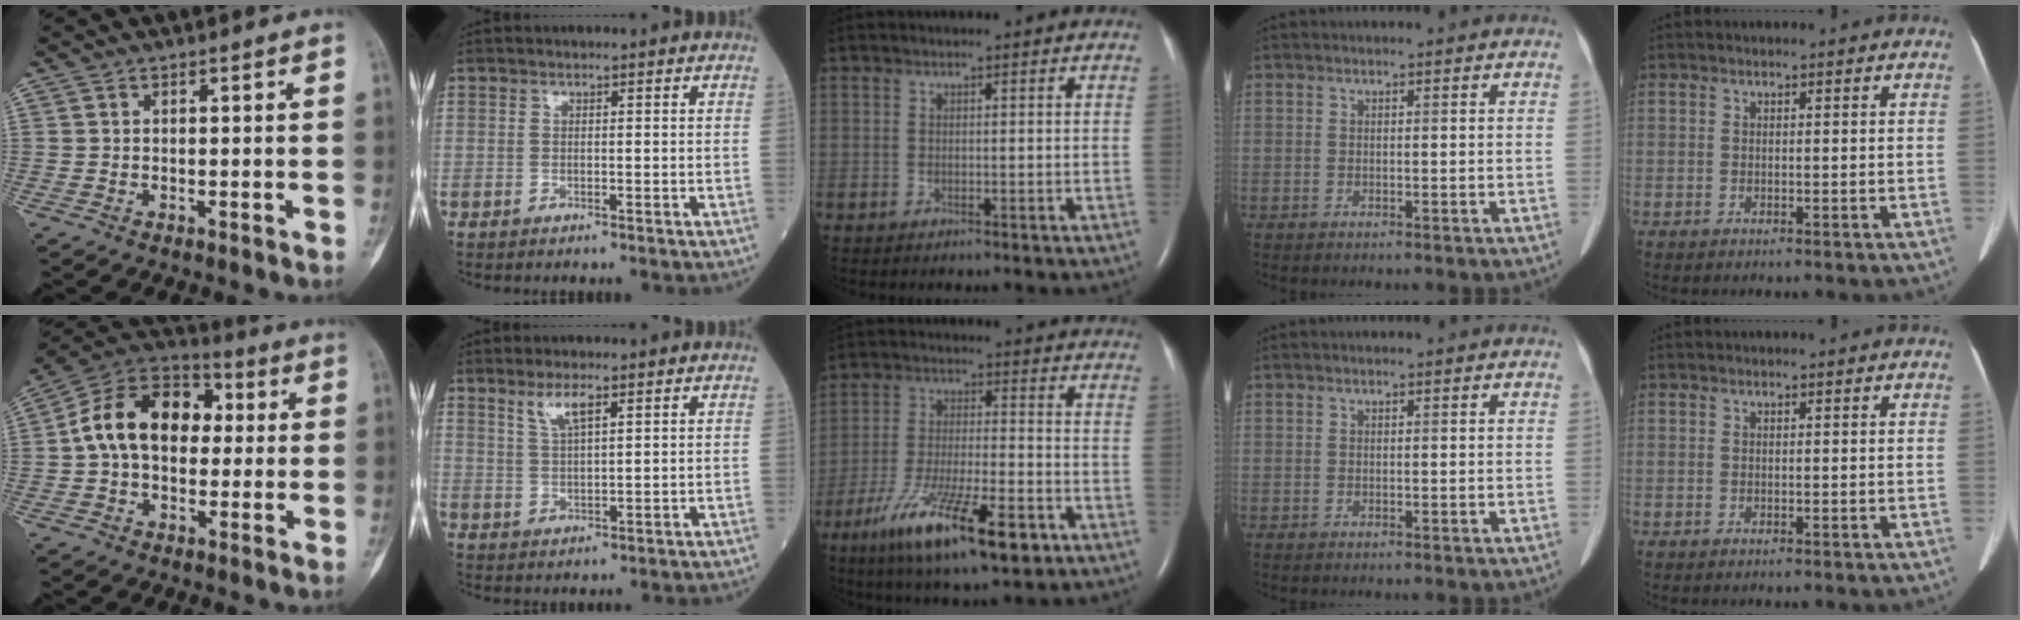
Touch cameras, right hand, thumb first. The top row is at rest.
{"thumb": {"total": 16.7, "force": [1.5, 11.5, 12.0], "torque": [-0.178, 0.039, 0.012]}, "index": {"total": 3.9, "force": [2.4, 0.7, 3.0], "torque": [-0.063, 0.002, 0.049]}, "middle": {"total": 16.0, "force": [-8.9, 3.1, 12.9], "torque": [-0.226, -0.025, -0.145]}}